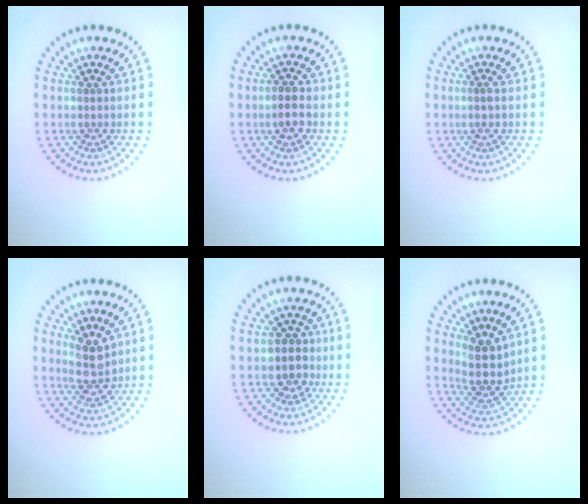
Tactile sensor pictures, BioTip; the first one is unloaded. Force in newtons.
{"total": 1.9, "press": 1.8, "slide": 0.4}
{"total": 0.6, "press": 0.3, "slide": 0.5}
{"total": 3.1, "press": 2.8, "slide": 1.3}
{"total": 2.6, "press": 2.3, "slide": 1.2}
{"total": 3.3, "press": 2.7, "slide": 1.9}